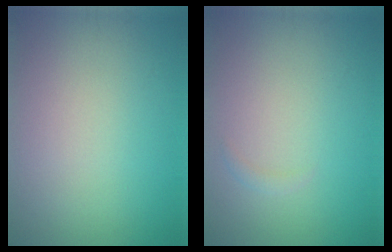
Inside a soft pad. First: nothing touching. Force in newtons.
{"total": 0.7, "press": 0.7, "slide": 0.0}